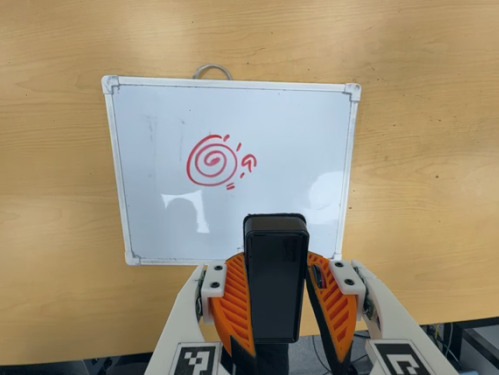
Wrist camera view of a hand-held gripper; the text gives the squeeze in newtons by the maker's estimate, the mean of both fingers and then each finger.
{"total": 6.7, "left": 6.0, "right": 7.4}